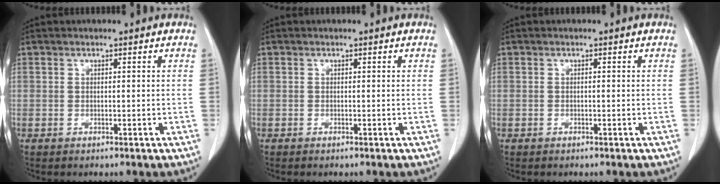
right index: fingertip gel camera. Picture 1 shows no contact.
{"total": 0.0}
{"total": 0.0}